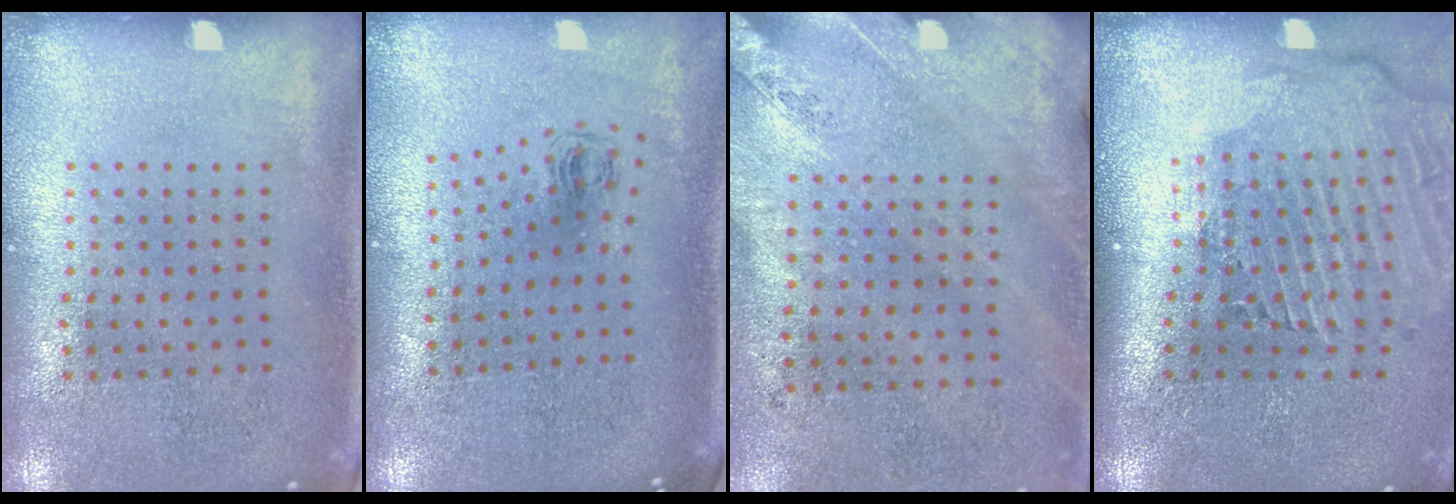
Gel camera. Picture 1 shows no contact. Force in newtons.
{"total": 0.6, "press": 0.3, "slide": 0.6}
{"total": 2.4, "press": 2.1, "slide": 1.3}
{"total": 2.8, "press": 2.2, "slide": 1.8}